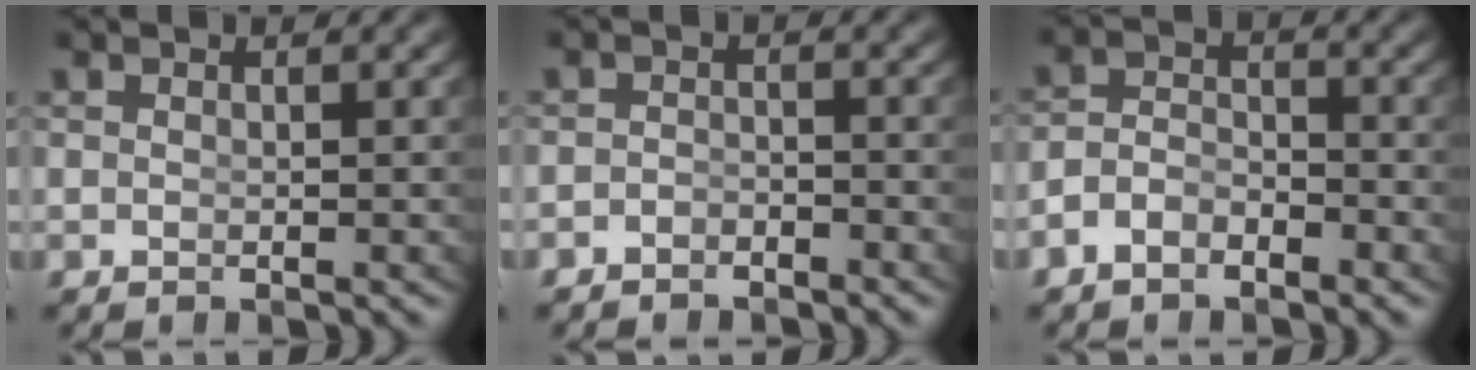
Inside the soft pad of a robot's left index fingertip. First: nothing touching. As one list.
[{"total": 2.3, "force": [-2.2, 0.6, -0.3], "torque": [0.004, -0.017, -0.032]}, {"total": 3.3, "force": [-2.5, 2.0, 1.0], "torque": [-0.016, -0.013, -0.041]}]